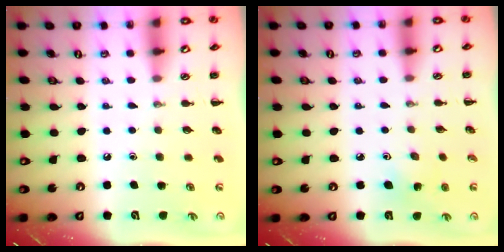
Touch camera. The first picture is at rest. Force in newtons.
{"total": 3.6, "press": 3.5, "slide": 1.0}